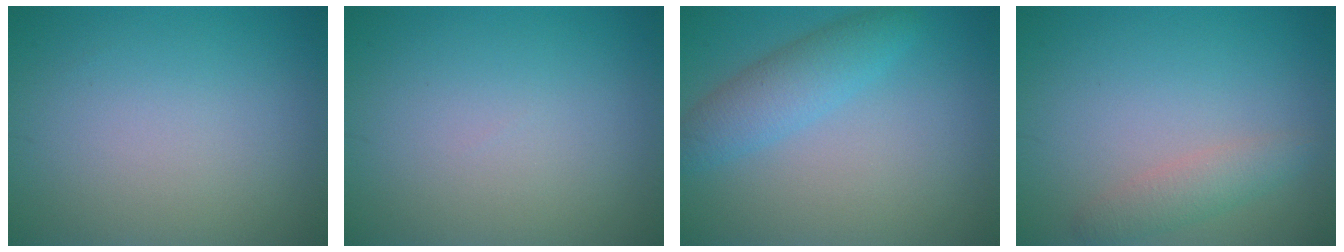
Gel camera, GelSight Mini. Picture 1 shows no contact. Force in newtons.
{"total": 0.0}
{"total": 3.5, "press": 3.5, "slide": 0.2}
{"total": 2.1, "press": 2.1, "slide": 0.1}